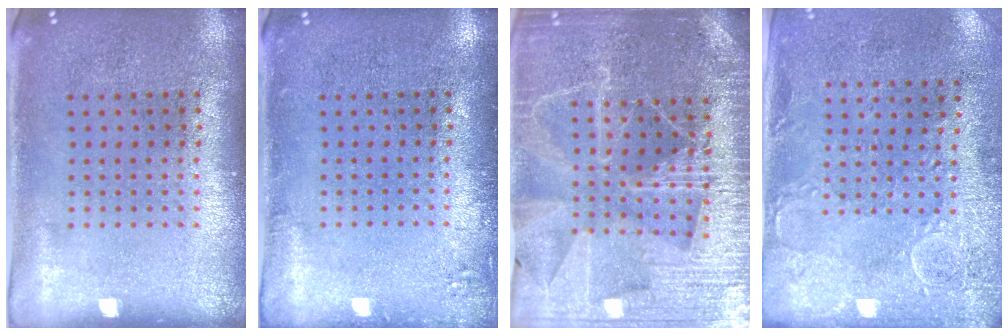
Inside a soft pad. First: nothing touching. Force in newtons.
{"total": 1.3, "press": 1.2, "slide": 0.3}
{"total": 4.6, "press": 4.3, "slide": 1.8}
{"total": 2.9, "press": 2.3, "slide": 1.8}